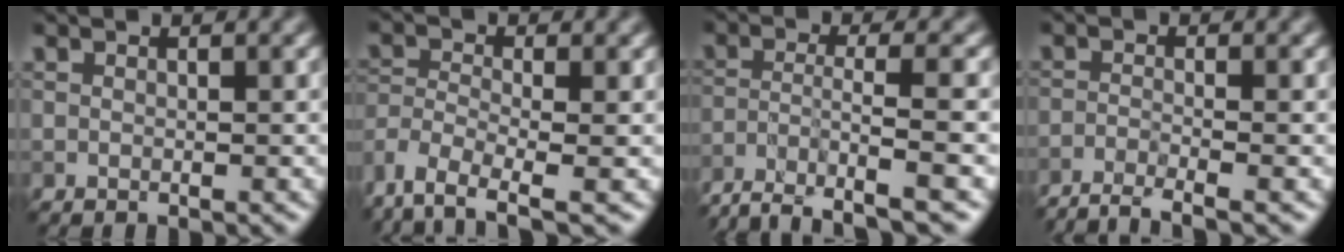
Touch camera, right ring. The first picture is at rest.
{"total": 5.5, "force": [-4.1, 1.6, 3.3], "torque": [-0.069, -0.009, -0.088]}
{"total": 5.4, "force": [-3.9, 1.0, 3.6], "torque": [-0.063, -0.005, -0.078]}
{"total": 4.0, "force": [-3.2, 0.6, 2.4], "torque": [-0.043, 0.000, -0.071]}